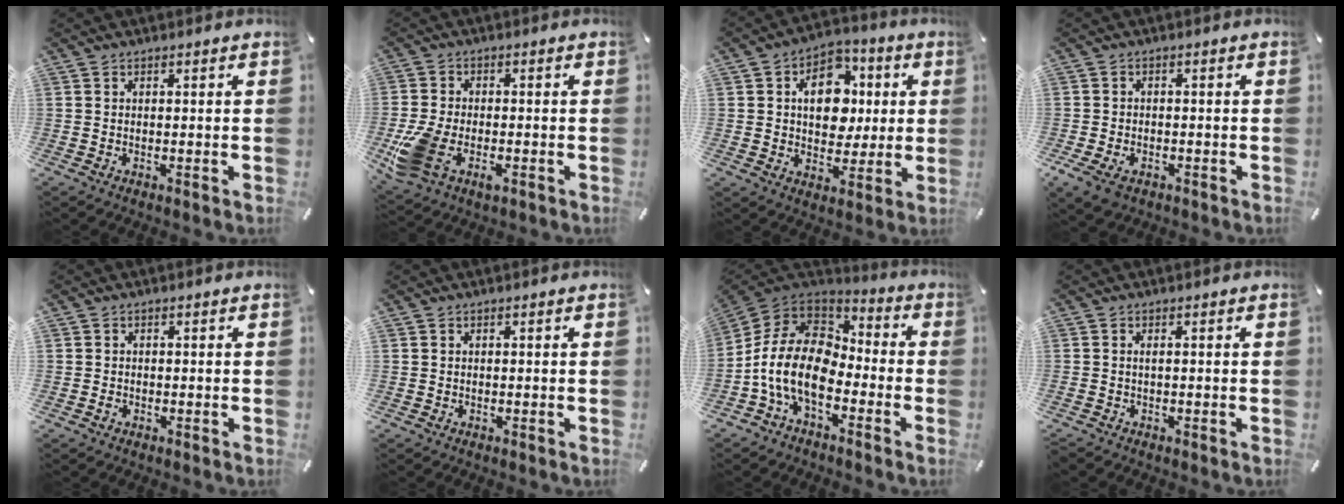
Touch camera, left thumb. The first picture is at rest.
{"total": 8.3, "force": [-3.2, 5.2, 5.6], "torque": [-0.132, 0.001, -0.055]}
{"total": 12.6, "force": [1.7, 9.9, 7.7], "torque": [-0.105, 0.009, 0.034]}
{"total": 4.3, "force": [-2.1, 3.0, 2.3], "torque": [-0.050, 0.007, -0.039]}
{"total": 1.4, "force": [-0.6, 1.3, 0.3], "torque": [-0.005, 0.004, -0.014]}
{"total": 0.8, "force": [-0.2, 0.8, -0.1], "torque": [0.003, 0.005, -0.006]}
{"total": 16.4, "force": [-6.4, 10.1, 11.2], "torque": [-0.236, 0.032, -0.115]}
{"total": 0.8, "force": [-0.3, 0.3, 0.6], "torque": [-0.015, 0.000, -0.005]}